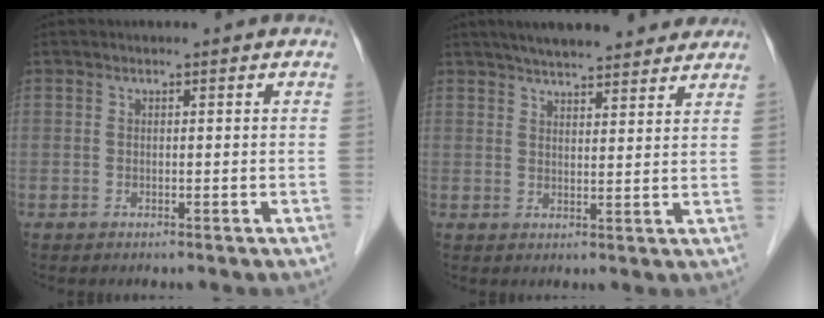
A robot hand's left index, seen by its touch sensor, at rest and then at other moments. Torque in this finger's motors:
{"motor_torque": [0.03, -0.35, 0.13, 0.03]}